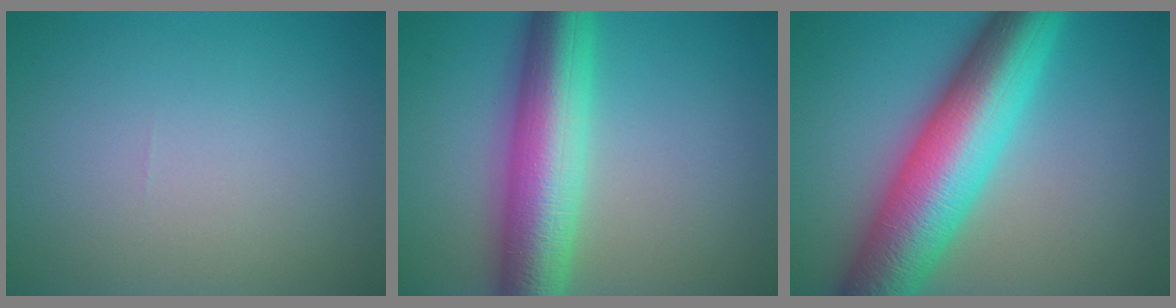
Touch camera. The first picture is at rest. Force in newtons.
{"total": 9.4, "press": 9.4, "slide": 0.0}
{"total": 12.1, "press": 12.1, "slide": 0.2}